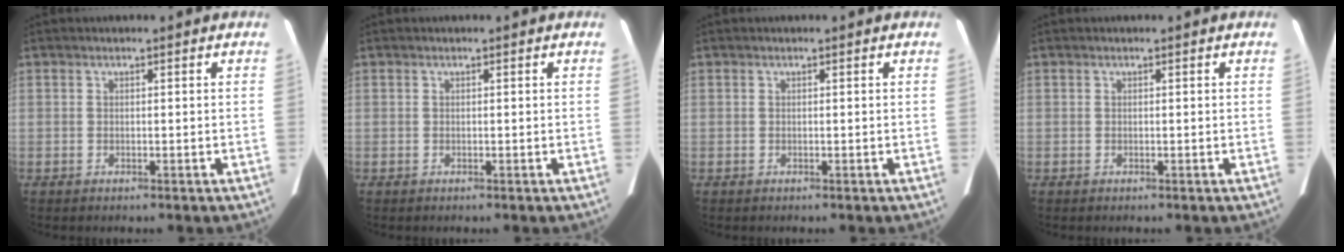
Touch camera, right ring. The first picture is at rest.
{"total": 0.0}
{"total": 0.0}
{"total": 0.0}